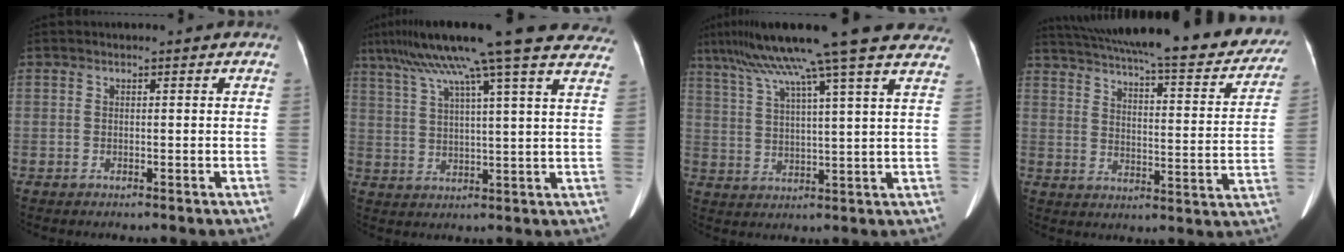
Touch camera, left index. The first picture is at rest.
{"total": 28.6, "force": [23.3, 1.2, 16.5], "torque": [-0.248, 0.012, 0.309]}
{"total": 24.7, "force": [20.0, 0.1, 14.4], "torque": [-0.249, 0.015, 0.275]}
{"total": 31.8, "force": [27.2, 5.4, 15.5], "torque": [-0.252, -0.048, 0.341]}